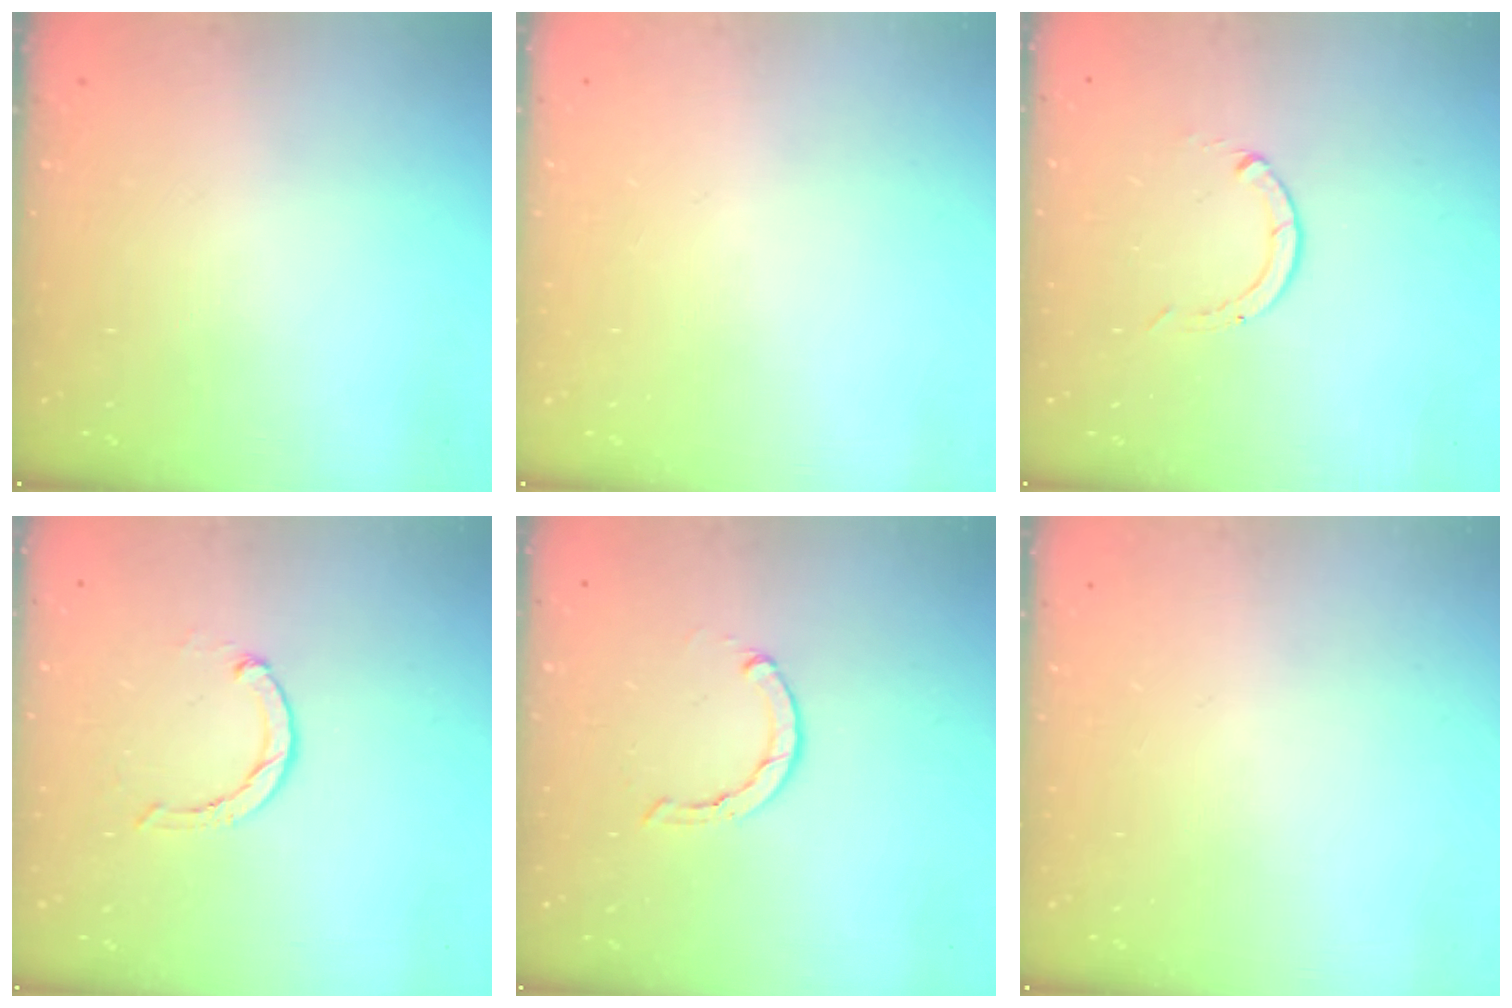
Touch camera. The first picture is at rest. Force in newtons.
{"total": 0.0}
{"total": 0.0}
{"total": 1.7, "press": 1.6, "slide": 0.3}
{"total": 1.5, "press": 1.5, "slide": 0.2}
{"total": 0.0}